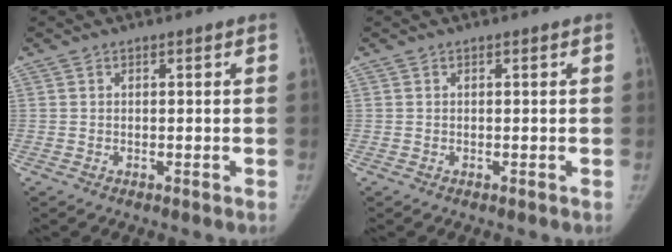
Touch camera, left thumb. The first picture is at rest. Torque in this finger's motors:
{"motor_torque": [0.00, 0.00, 0.42, -0.38, 0.01]}